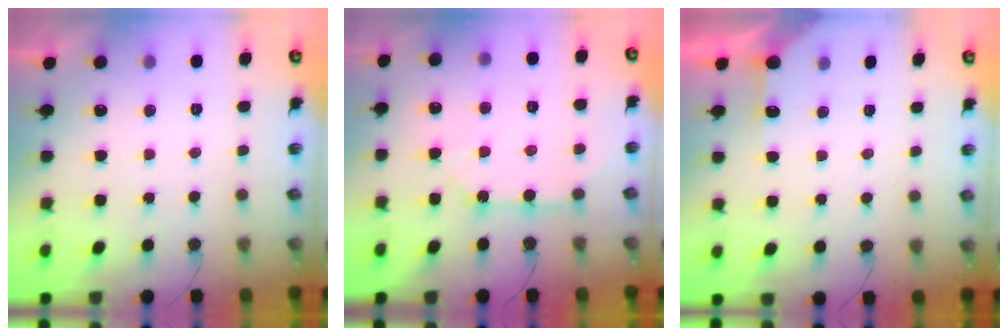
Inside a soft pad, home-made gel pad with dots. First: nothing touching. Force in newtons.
{"total": 10.1, "press": 10.0, "slide": 1.0}
{"total": 4.5, "press": 4.5, "slide": 0.3}